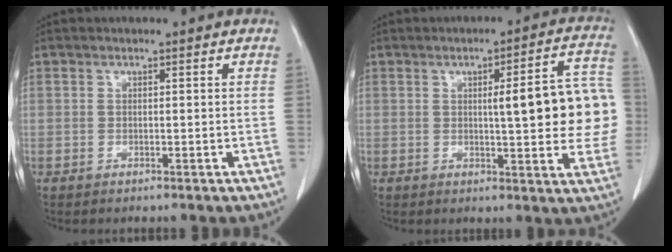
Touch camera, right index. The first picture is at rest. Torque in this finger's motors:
{"motor_torque": [1.03, -0.18, 0.34, 0.09]}